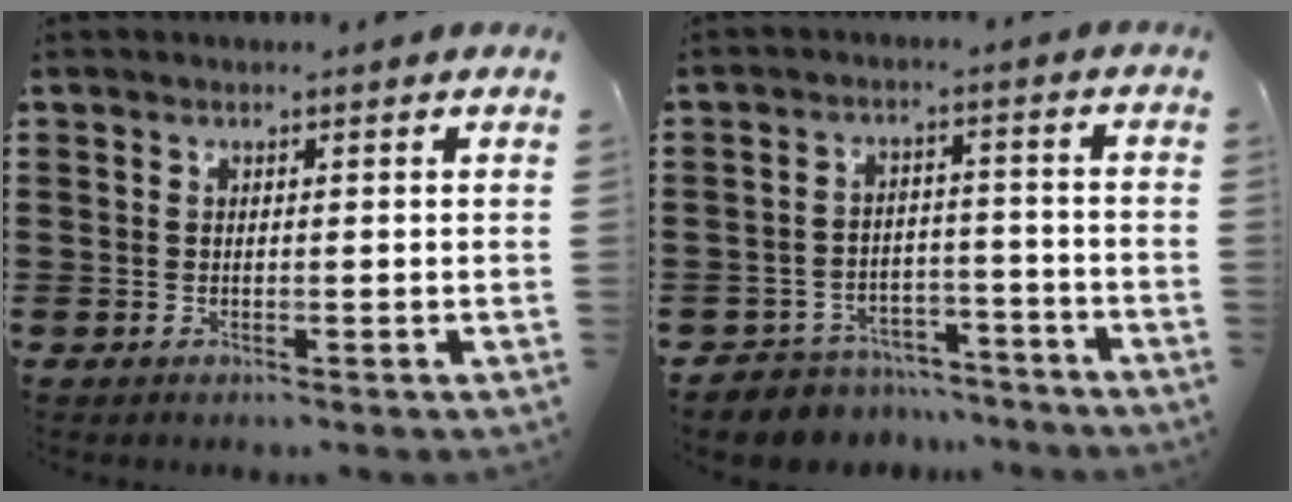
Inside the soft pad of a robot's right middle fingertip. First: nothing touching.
{"total": 5.1, "force": [-4.9, 1.1, -0.2], "torque": [-0.002, 0.014, -0.103]}